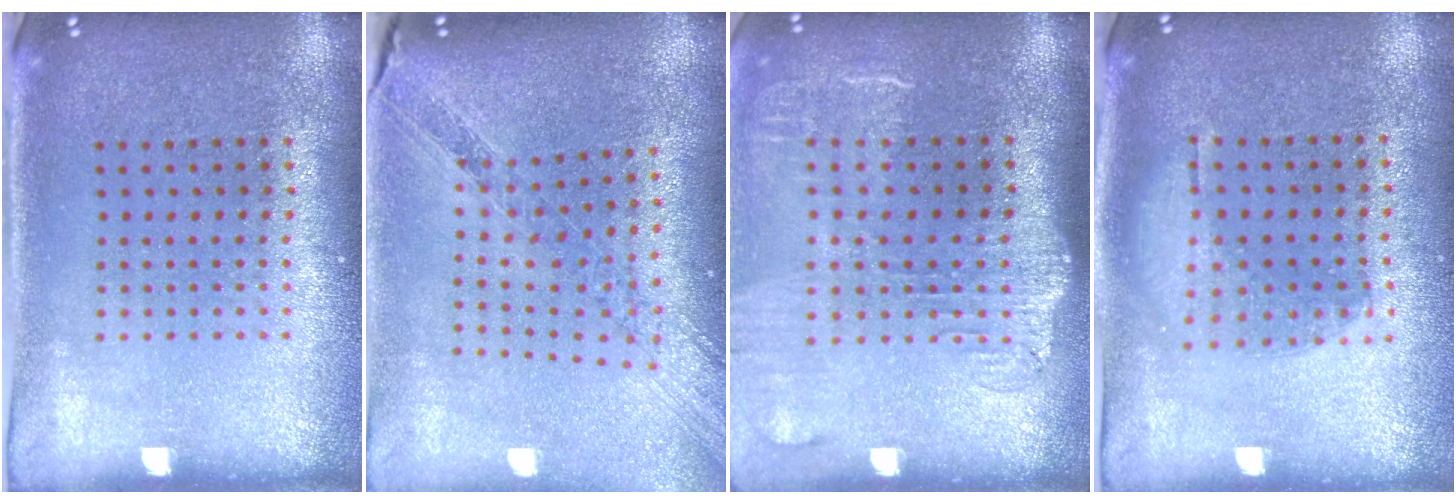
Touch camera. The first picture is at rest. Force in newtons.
{"total": 1.2, "press": 1.2, "slide": 0.3}
{"total": 1.9, "press": 1.5, "slide": 1.2}
{"total": 1.0, "press": 0.9, "slide": 0.4}